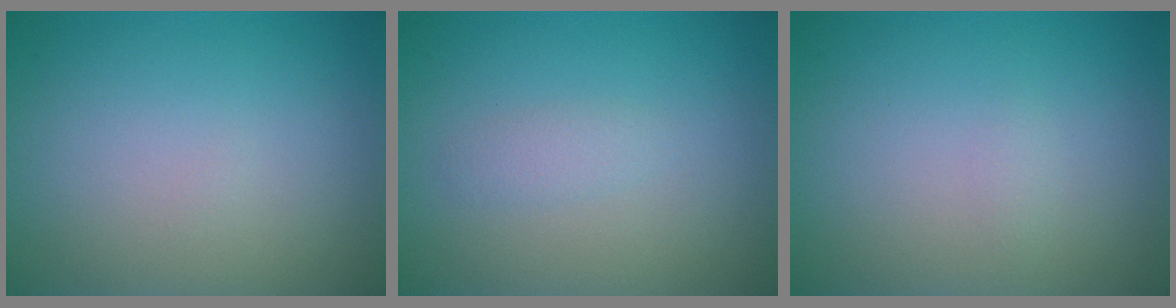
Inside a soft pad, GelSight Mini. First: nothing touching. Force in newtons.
{"total": 1.0, "press": 1.0, "slide": 0.0}
{"total": 0.5, "press": 0.5, "slide": 0.1}